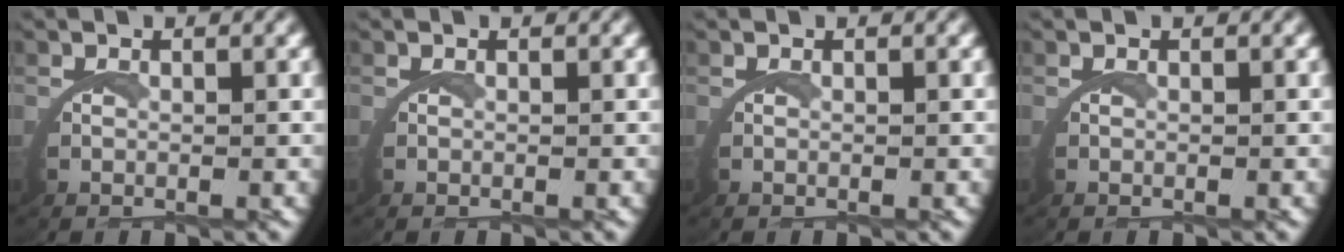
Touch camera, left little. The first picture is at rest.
{"total": 0.0}
{"total": 0.0}
{"total": 0.0}